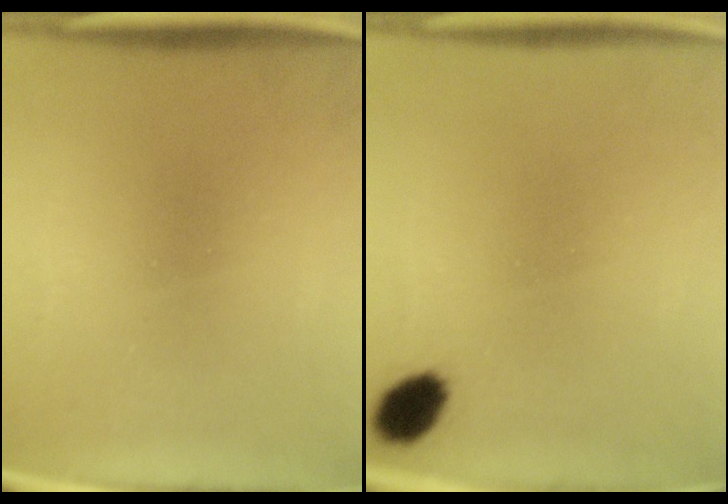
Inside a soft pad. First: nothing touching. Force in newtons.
{"total": 4.8}